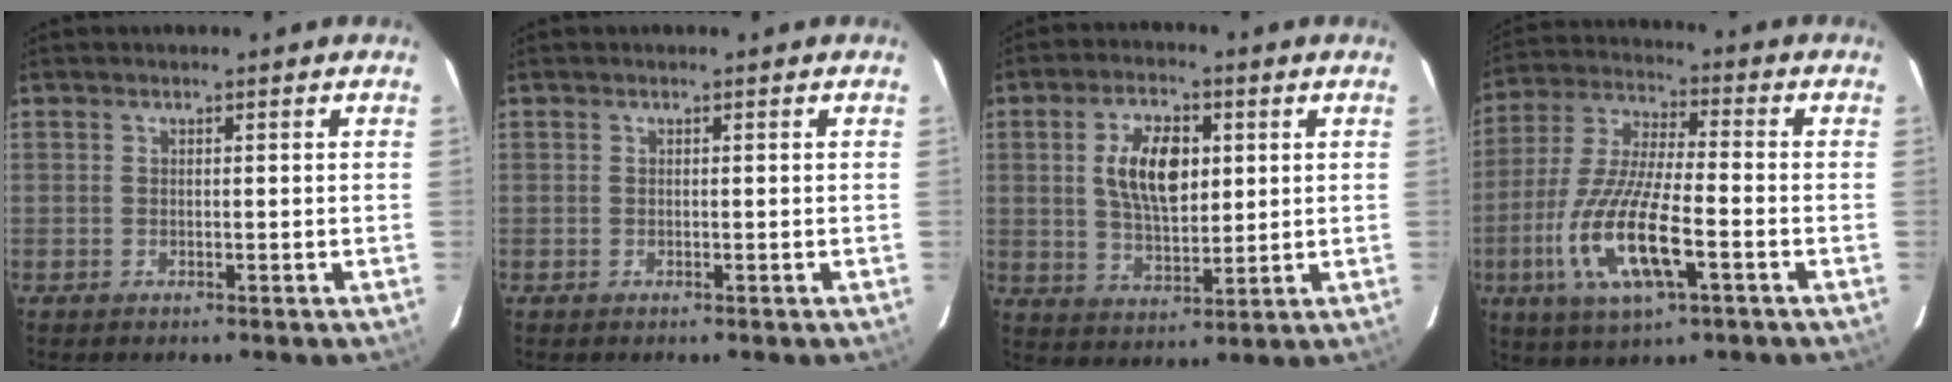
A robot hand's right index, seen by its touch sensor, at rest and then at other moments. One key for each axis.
{"total": 0.0}
{"total": 10.5, "fx": 2.3, "fy": 5.3, "fz": 8.8, "tx": -0.162, "ty": 0.009, "tz": 0.046}
{"total": 16.6, "fx": -5.8, "fy": 4.6, "fz": 14.8, "tx": -0.315, "ty": -0.017, "tz": -0.111}